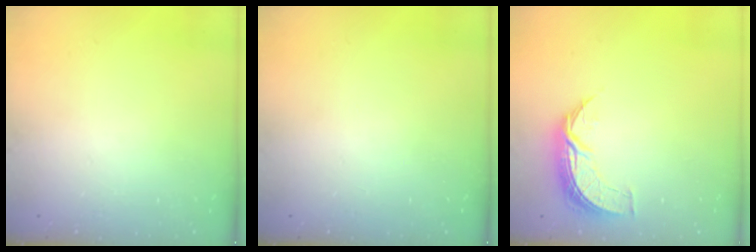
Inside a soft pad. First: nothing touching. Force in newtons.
{"total": 0.0}
{"total": 8.0, "press": 8.0, "slide": 0.3}